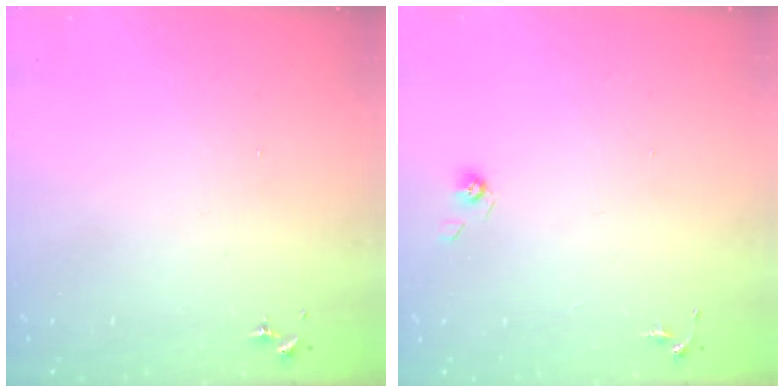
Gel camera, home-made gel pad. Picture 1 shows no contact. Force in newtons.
{"total": 3.8, "press": 3.3, "slide": 1.8}